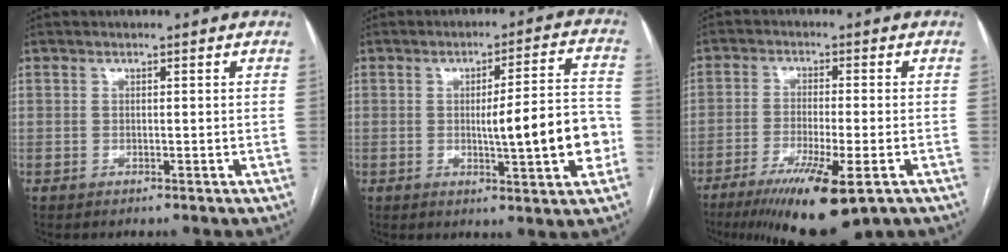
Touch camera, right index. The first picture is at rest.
{"total": 11.6, "force": [-1.9, 1.1, 11.4], "torque": [-0.156, 0.012, -0.024]}
{"total": 13.1, "force": [-7.9, 1.8, 10.2], "torque": [-0.165, -0.033, -0.123]}